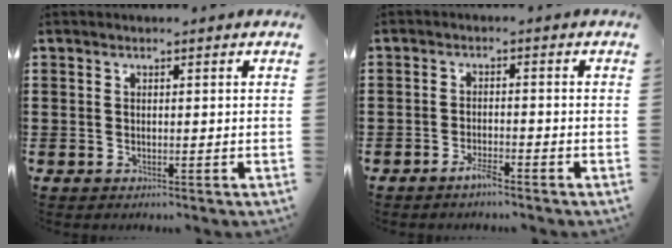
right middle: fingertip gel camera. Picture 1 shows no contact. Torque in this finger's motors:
{"motor_torque": [2.14, 0.00, 0.16, 0.06]}